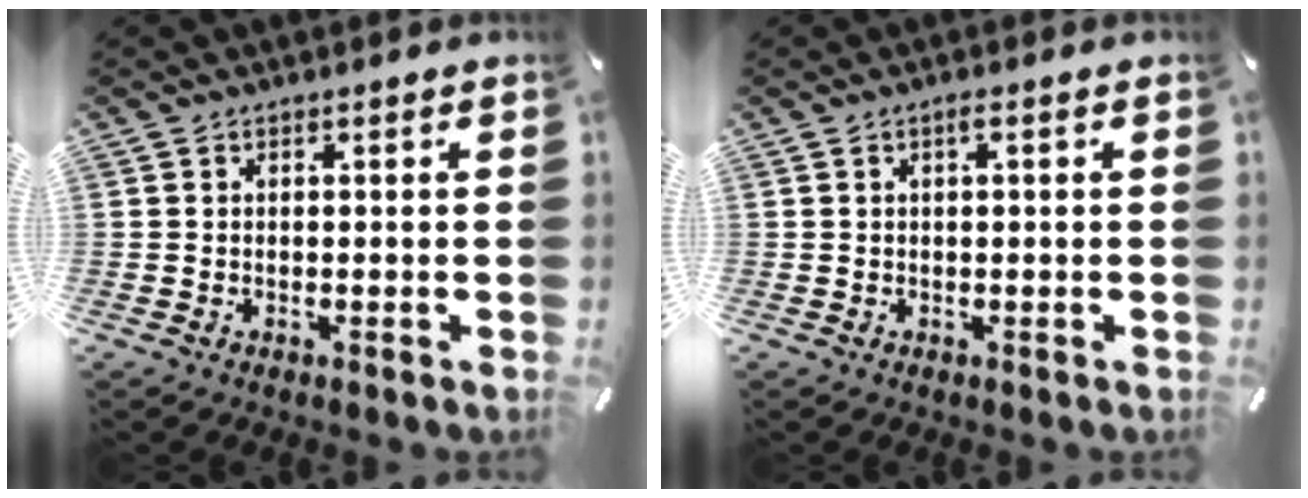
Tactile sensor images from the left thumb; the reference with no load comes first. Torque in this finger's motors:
{"motor_torque": [-0.09, -0.38, 0.15, 0.27, 0.00]}